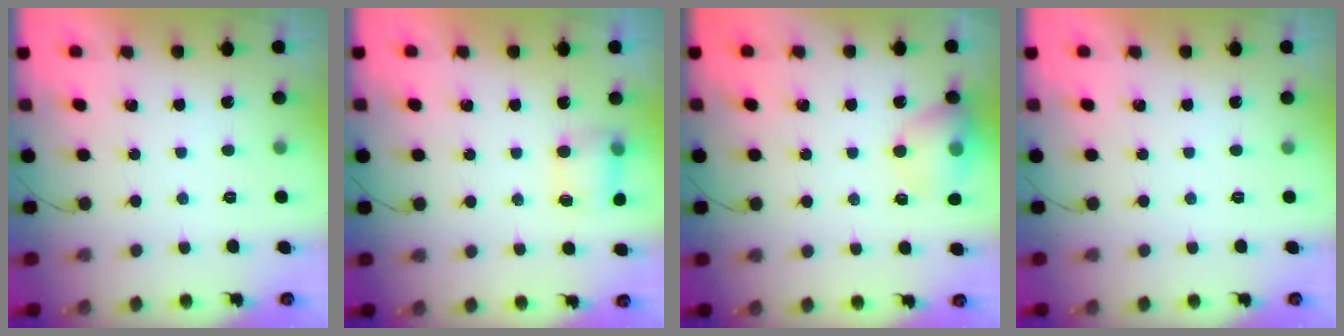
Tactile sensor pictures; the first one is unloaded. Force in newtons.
{"total": 5.1, "press": 5.0, "slide": 0.8}
{"total": 12.0, "press": 11.8, "slide": 1.6}
{"total": 0.0}